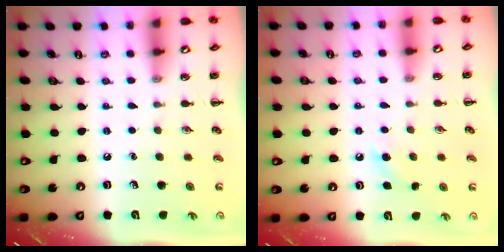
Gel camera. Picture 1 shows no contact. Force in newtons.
{"total": 4.4, "press": 4.2, "slide": 1.2}